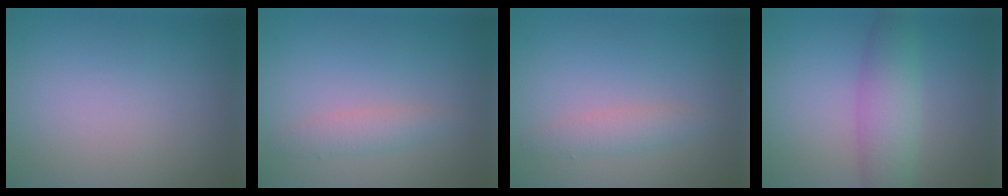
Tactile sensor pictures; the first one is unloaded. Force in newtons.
{"total": 1.9, "press": 1.9, "slide": 0.1}
{"total": 1.9, "press": 1.9, "slide": 0.1}
{"total": 4.5, "press": 4.5, "slide": 0.1}